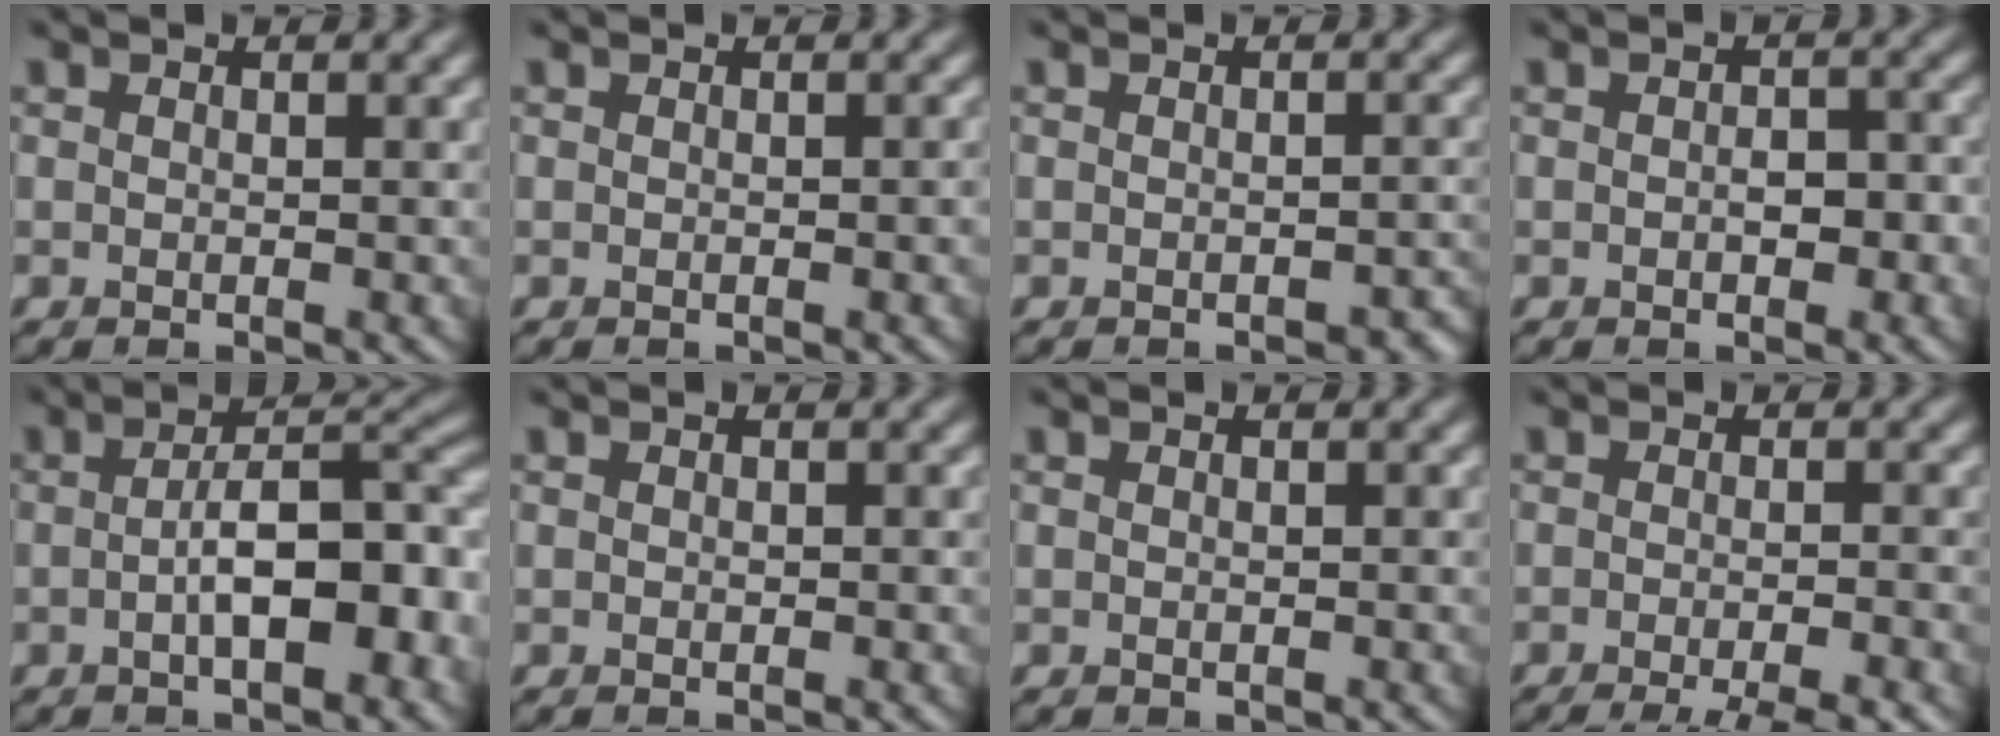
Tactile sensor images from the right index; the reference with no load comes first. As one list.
[{"total": 0.6, "force": [-0.1, 0.0, 0.6], "torque": [-0.007, 0.001, 0.000]}, {"total": 1.5, "force": [-0.8, 0.6, 1.1], "torque": [-0.016, 0.000, -0.009]}, {"total": 2.0, "force": [-0.3, 1.2, 1.6], "torque": [-0.022, 0.000, -0.006]}, {"total": 7.8, "force": [-1.7, 2.9, 7.0], "torque": [-0.096, 0.013, -0.028]}, {"total": 0.0}, {"total": 0.0}, {"total": 5.7, "force": [-3.4, 1.2, 4.4], "torque": [-0.048, -0.004, -0.049]}]